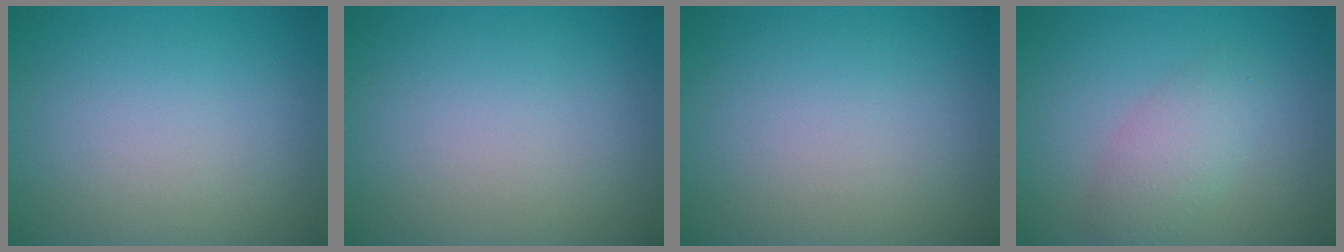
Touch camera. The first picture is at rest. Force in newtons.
{"total": 0.0}
{"total": 0.0}
{"total": 2.8, "press": 2.8, "slide": 0.1}